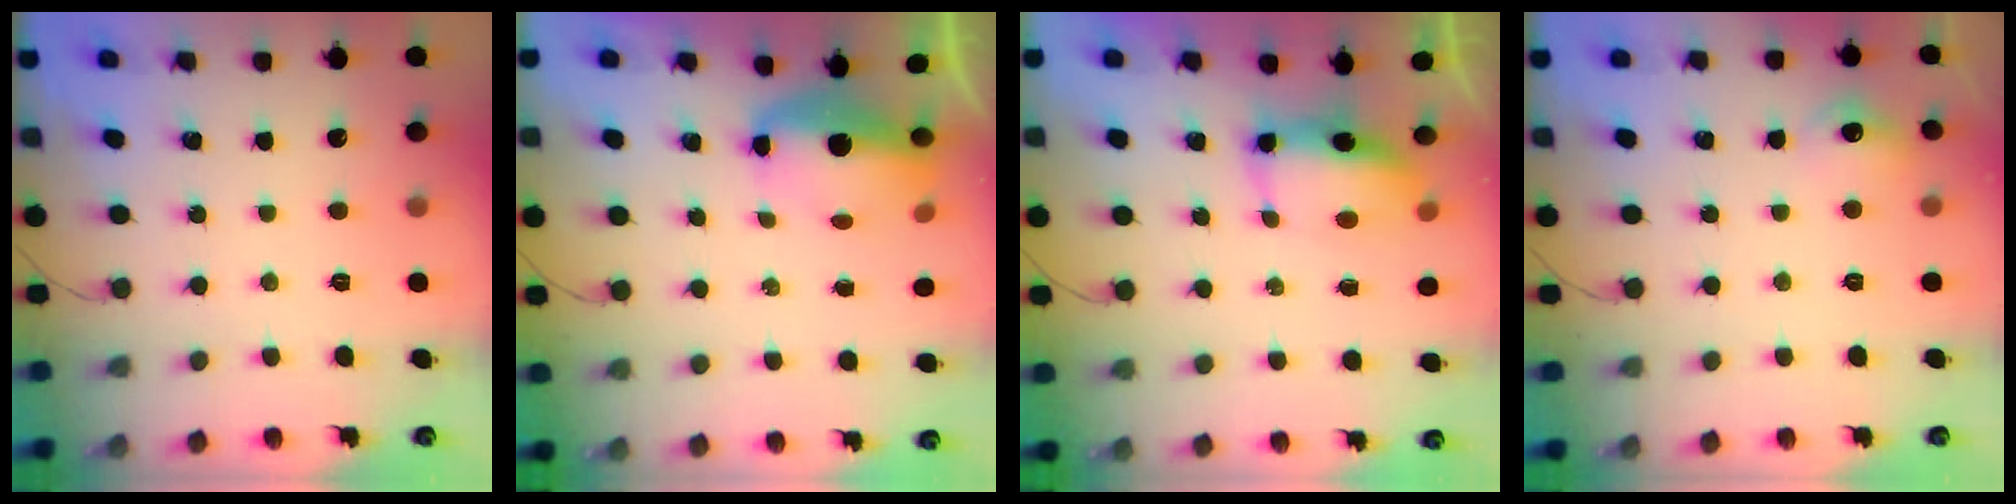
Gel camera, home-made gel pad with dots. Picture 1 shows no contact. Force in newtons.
{"total": 9.0, "press": 7.7, "slide": 4.7}
{"total": 14.5, "press": 9.4, "slide": 11.1}
{"total": 6.8, "press": 6.8, "slide": 1.0}